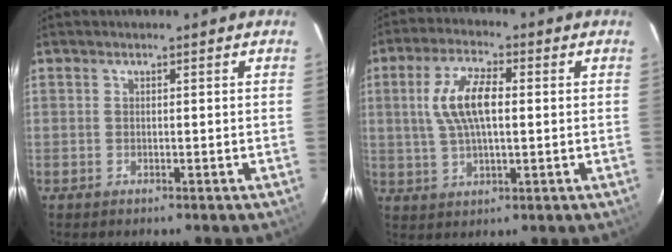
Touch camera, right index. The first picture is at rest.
{"total": 9.6, "force": [1.3, 3.8, 8.7], "torque": [-0.175, 0.013, 0.027]}